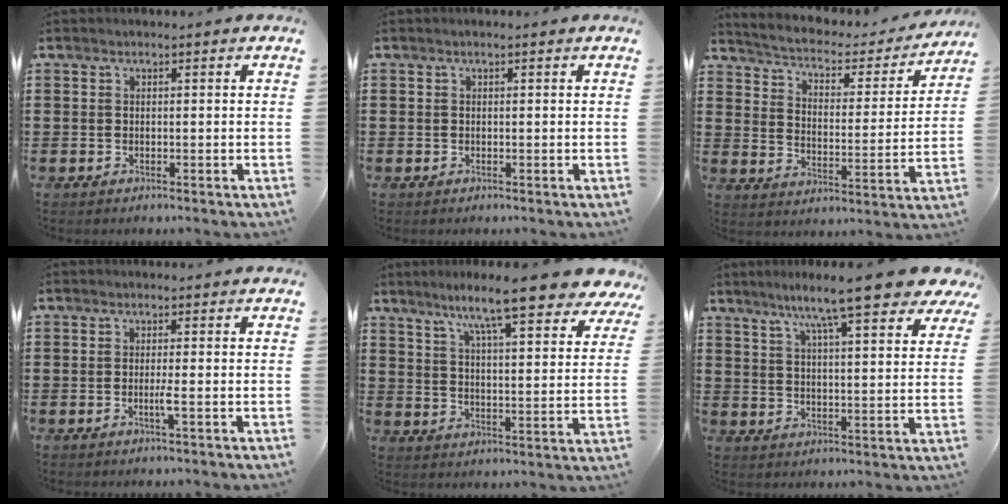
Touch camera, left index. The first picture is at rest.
{"total": 0.0}
{"total": 2.7, "force": [2.3, 0.8, 1.1], "torque": [-0.039, -0.024, 0.029]}
{"total": 1.8, "force": [-0.4, -0.4, 1.7], "torque": [-0.030, -0.005, -0.009]}
{"total": 11.1, "force": [9.1, 0.1, 6.4], "torque": [-0.127, -0.047, 0.149]}
{"total": 11.2, "force": [8.9, 0.5, 6.9], "torque": [-0.135, -0.036, 0.146]}